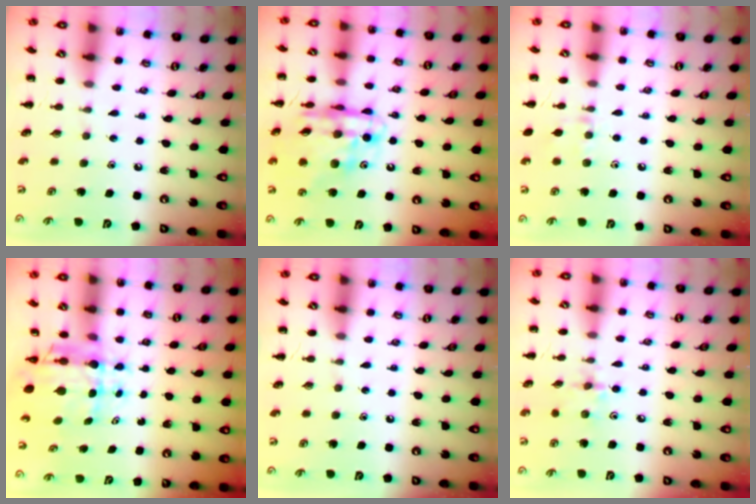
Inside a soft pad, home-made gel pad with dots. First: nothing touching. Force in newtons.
{"total": 16.7, "press": 16.1, "slide": 4.4}
{"total": 6.6, "press": 6.3, "slide": 2.0}
{"total": 6.5, "press": 5.9, "slide": 2.6}
{"total": 0.0}
{"total": 2.9, "press": 2.9, "slide": 0.5}